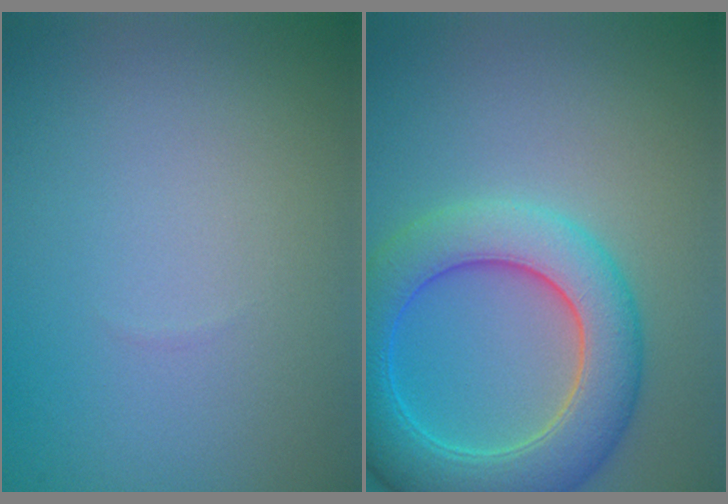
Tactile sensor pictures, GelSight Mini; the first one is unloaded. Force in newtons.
{"total": 7.2, "press": 7.2, "slide": 0.3}